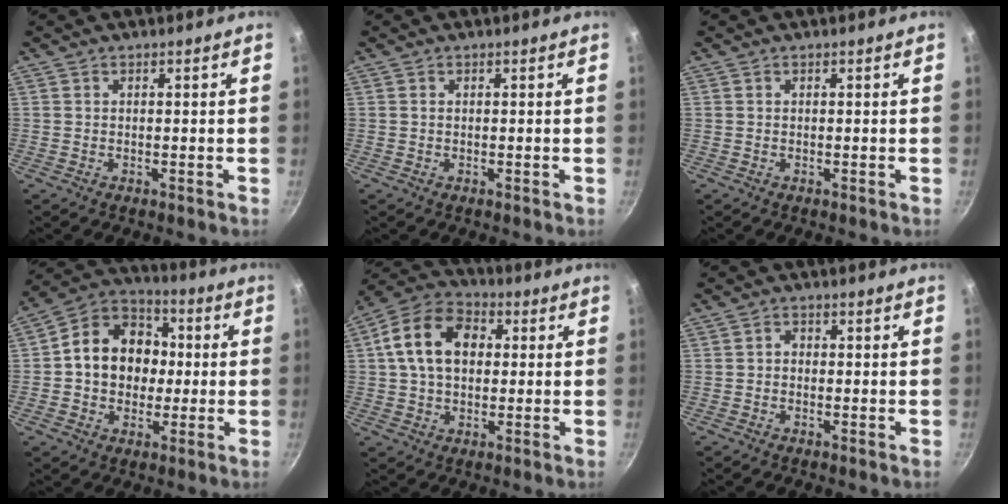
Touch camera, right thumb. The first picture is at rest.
{"total": 0.0}
{"total": 0.0}
{"total": 14.9, "force": [0.5, 12.2, 8.6], "torque": [-0.102, 0.029, -0.010]}
{"total": 13.6, "force": [2.2, 9.6, 9.4], "torque": [-0.140, 0.023, 0.019]}
{"total": 1.5, "force": [-0.4, 1.3, 0.8], "torque": [-0.012, 0.009, -0.009]}